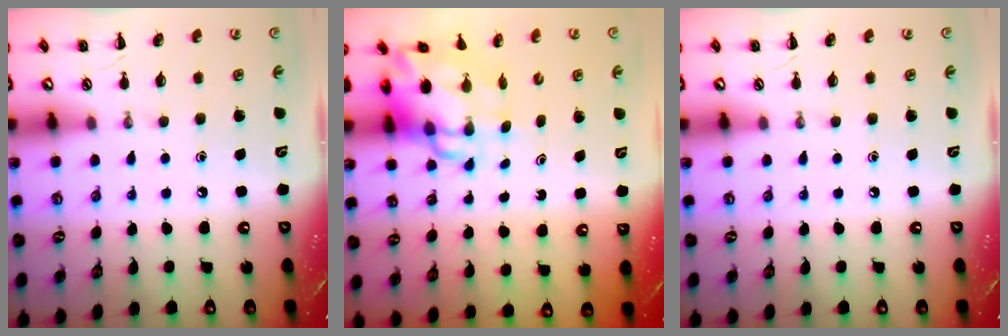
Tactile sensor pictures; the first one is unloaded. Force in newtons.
{"total": 8.6, "press": 8.2, "slide": 2.3}
{"total": 0.0}